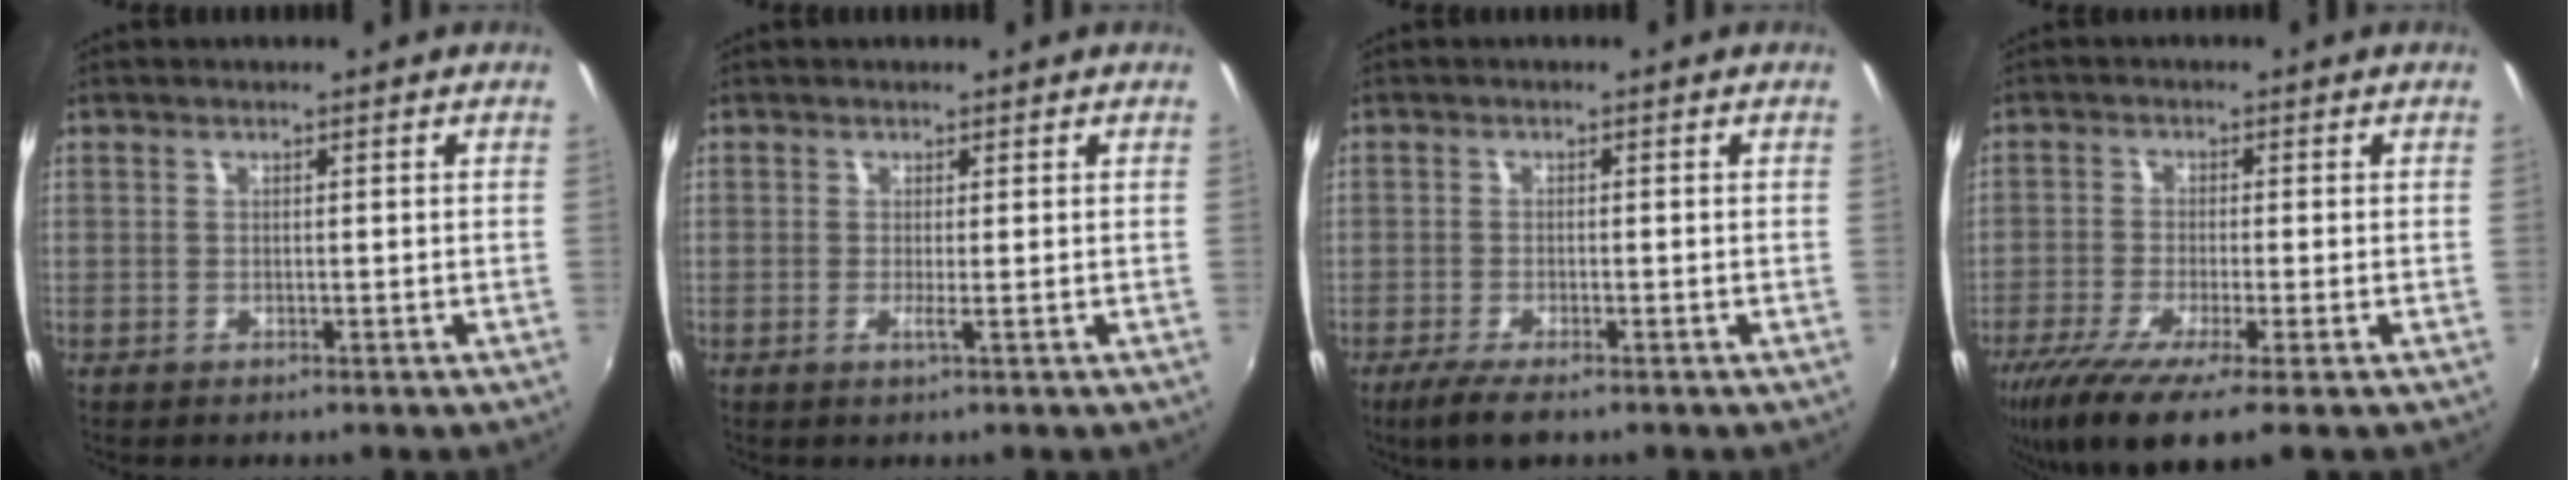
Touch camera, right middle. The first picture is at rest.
{"total": 0.9, "force": [0.0, -0.4, 0.8], "torque": [-0.014, -0.007, -0.003]}
{"total": 4.5, "force": [-3.2, 0.7, 3.2], "torque": [-0.076, -0.018, -0.059]}
{"total": 10.6, "force": [-6.9, 1.1, 8.0], "torque": [-0.176, -0.047, -0.124]}